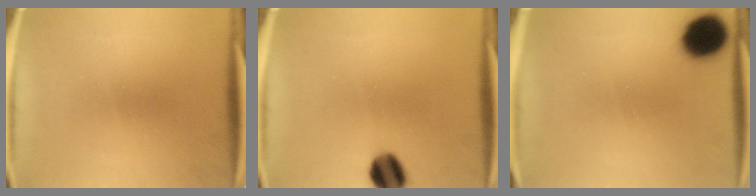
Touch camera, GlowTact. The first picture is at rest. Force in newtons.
{"total": 7.9}
{"total": 12.0}